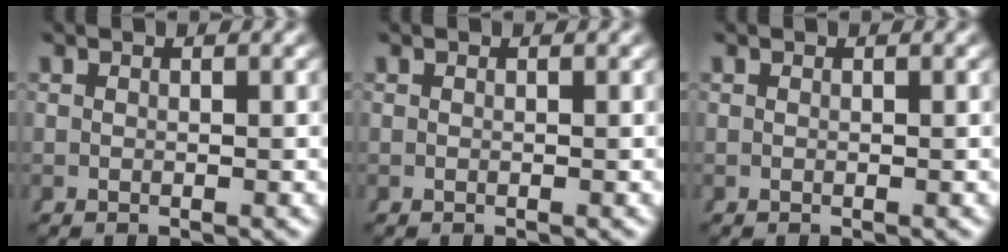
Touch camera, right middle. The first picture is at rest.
{"total": 0.0}
{"total": 0.0}